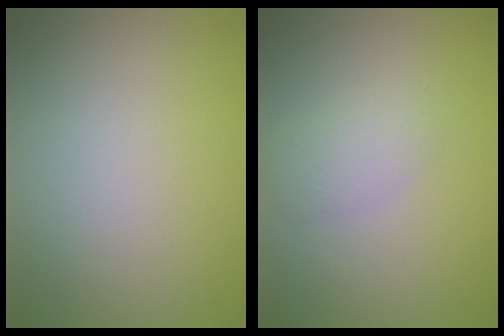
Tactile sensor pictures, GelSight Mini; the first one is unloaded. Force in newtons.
{"total": 1.8, "press": 1.8, "slide": 0.1}